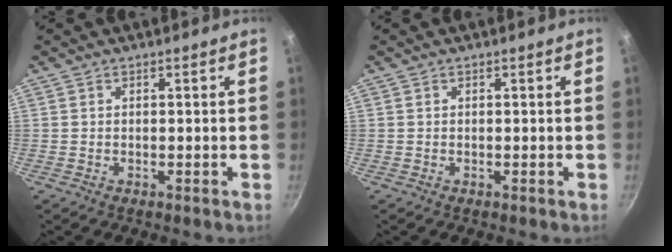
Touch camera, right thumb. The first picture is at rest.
{"total": 0.0}